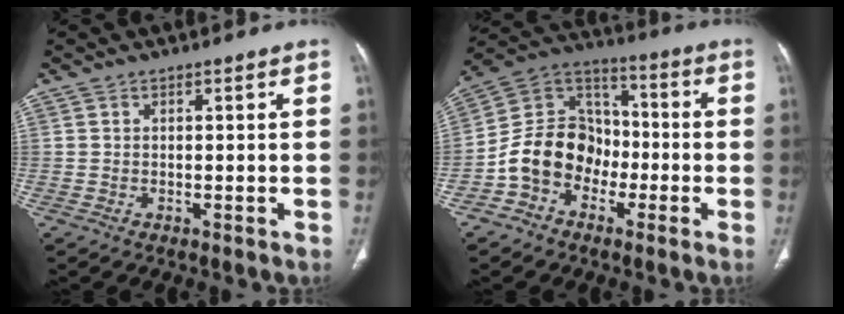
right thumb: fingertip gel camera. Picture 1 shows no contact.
{"total": 13.2, "force": [-4.4, 10.8, 6.1], "torque": [-0.079, 0.061, -0.092]}